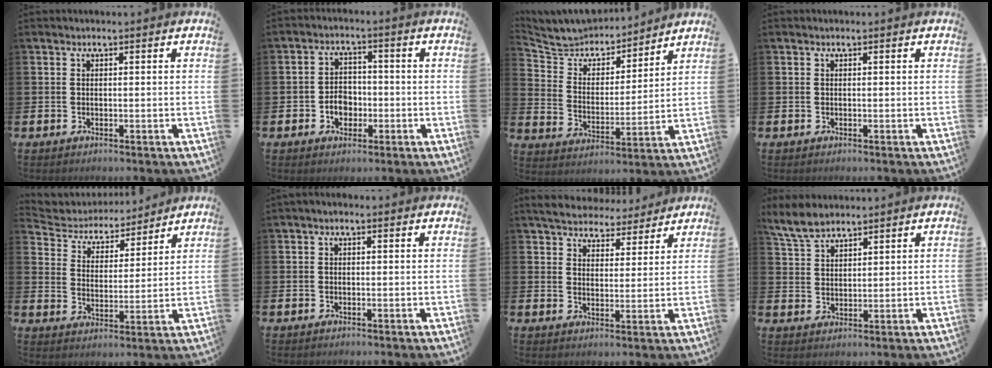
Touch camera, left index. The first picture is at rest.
{"total": 3.8, "force": [-1.1, 3.0, 2.0], "torque": [-0.032, 0.002, -0.026]}
{"total": 7.2, "force": [6.9, 2.0, 0.1], "torque": [-0.050, -0.056, 0.125]}
{"total": 0.0}
{"total": 4.8, "force": [4.5, 1.5, 0.0], "torque": [-0.037, -0.039, 0.074]}
{"total": 0.5, "force": [0.0, 0.2, 0.5], "torque": [-0.008, 0.004, -0.002]}
{"total": 5.3, "force": [5.1, 1.4, 0.3], "torque": [-0.030, -0.031, 0.089]}
{"total": 4.9, "force": [4.5, 1.4, 1.5], "torque": [-0.042, -0.011, 0.083]}